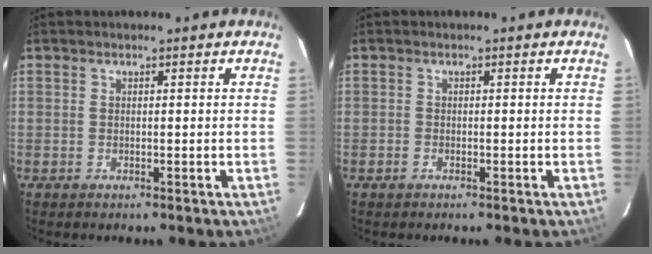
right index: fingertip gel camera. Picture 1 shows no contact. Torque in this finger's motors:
{"motor_torque": [0.06, 0.02, -0.02, 0.01]}